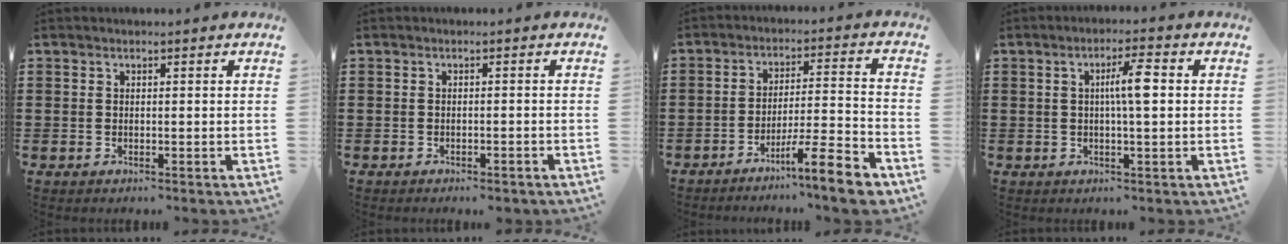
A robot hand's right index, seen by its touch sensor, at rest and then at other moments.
{"total": 1.1, "force": [-1.0, 0.3, 0.2], "torque": [-0.008, 0.000, -0.021]}
{"total": 10.0, "force": [-7.5, 0.6, 6.5], "torque": [-0.095, 0.013, -0.138]}
{"total": 5.0, "force": [0.5, 0.7, 4.9], "torque": [-0.091, 0.003, 0.005]}